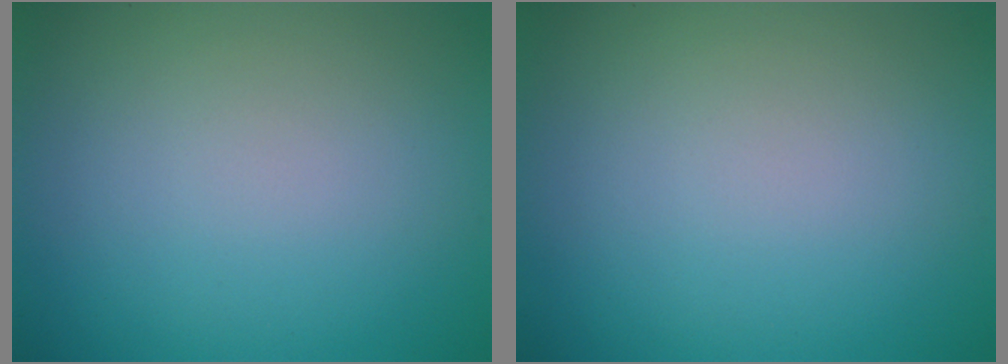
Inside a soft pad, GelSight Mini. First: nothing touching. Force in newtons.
{"total": 0.0}